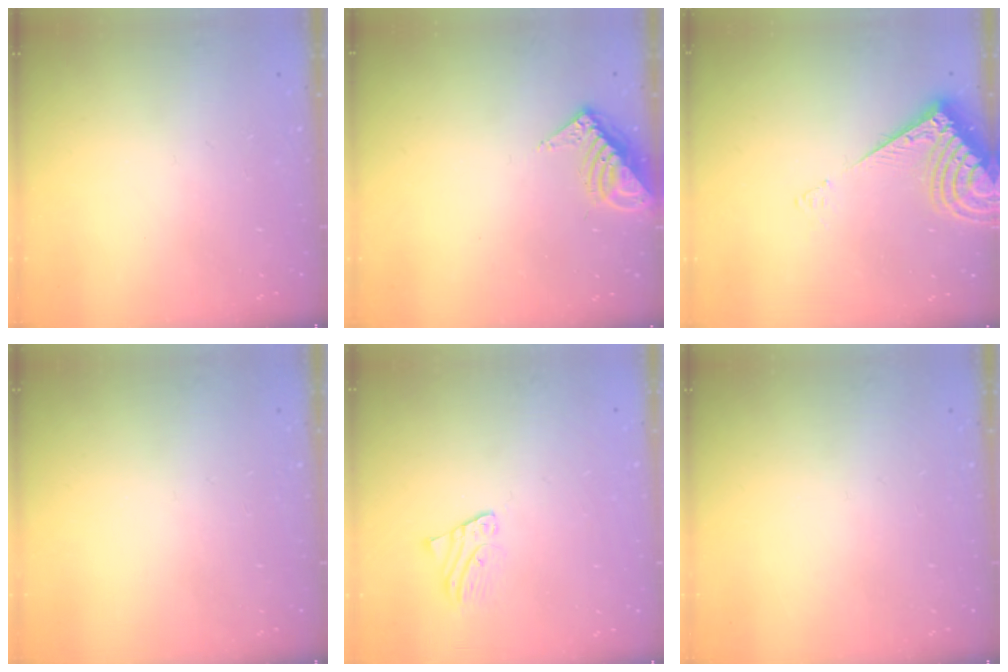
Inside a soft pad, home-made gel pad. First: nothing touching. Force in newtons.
{"total": 8.1, "press": 8.0, "slide": 0.9}
{"total": 9.5, "press": 9.4, "slide": 1.4}
{"total": 0.0}
{"total": 2.0, "press": 2.0, "slide": 0.0}
{"total": 0.0}